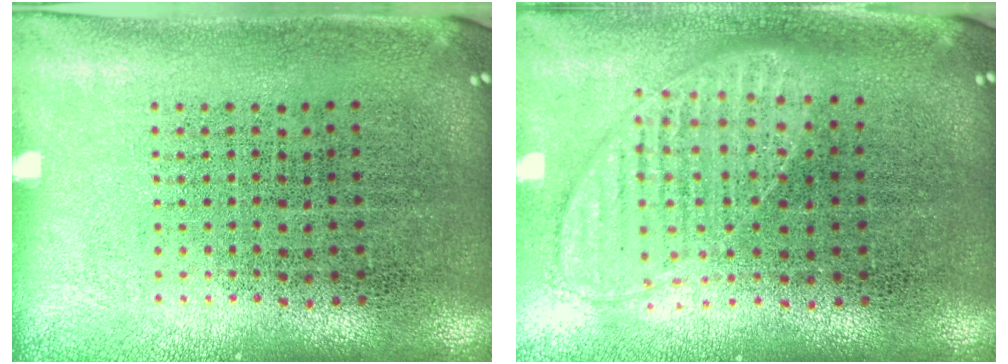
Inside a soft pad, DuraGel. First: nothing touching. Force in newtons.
{"total": 1.0, "press": 1.0, "slide": 0.2}